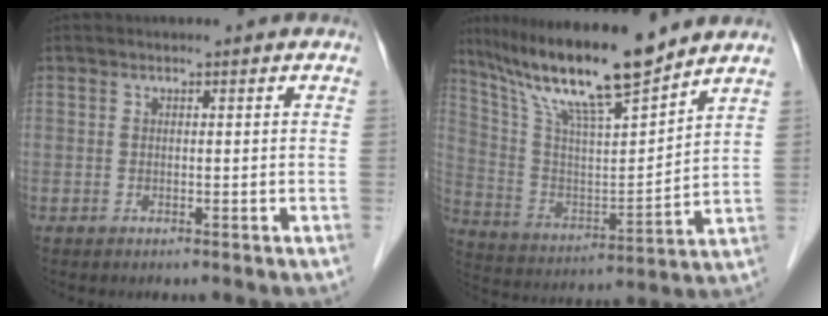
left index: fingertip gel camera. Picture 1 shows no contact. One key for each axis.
{"total": 17.0, "fx": 13.7, "fy": 1.0, "fz": 10.0, "tx": -0.186, "ty": 0.001, "tz": 0.251}